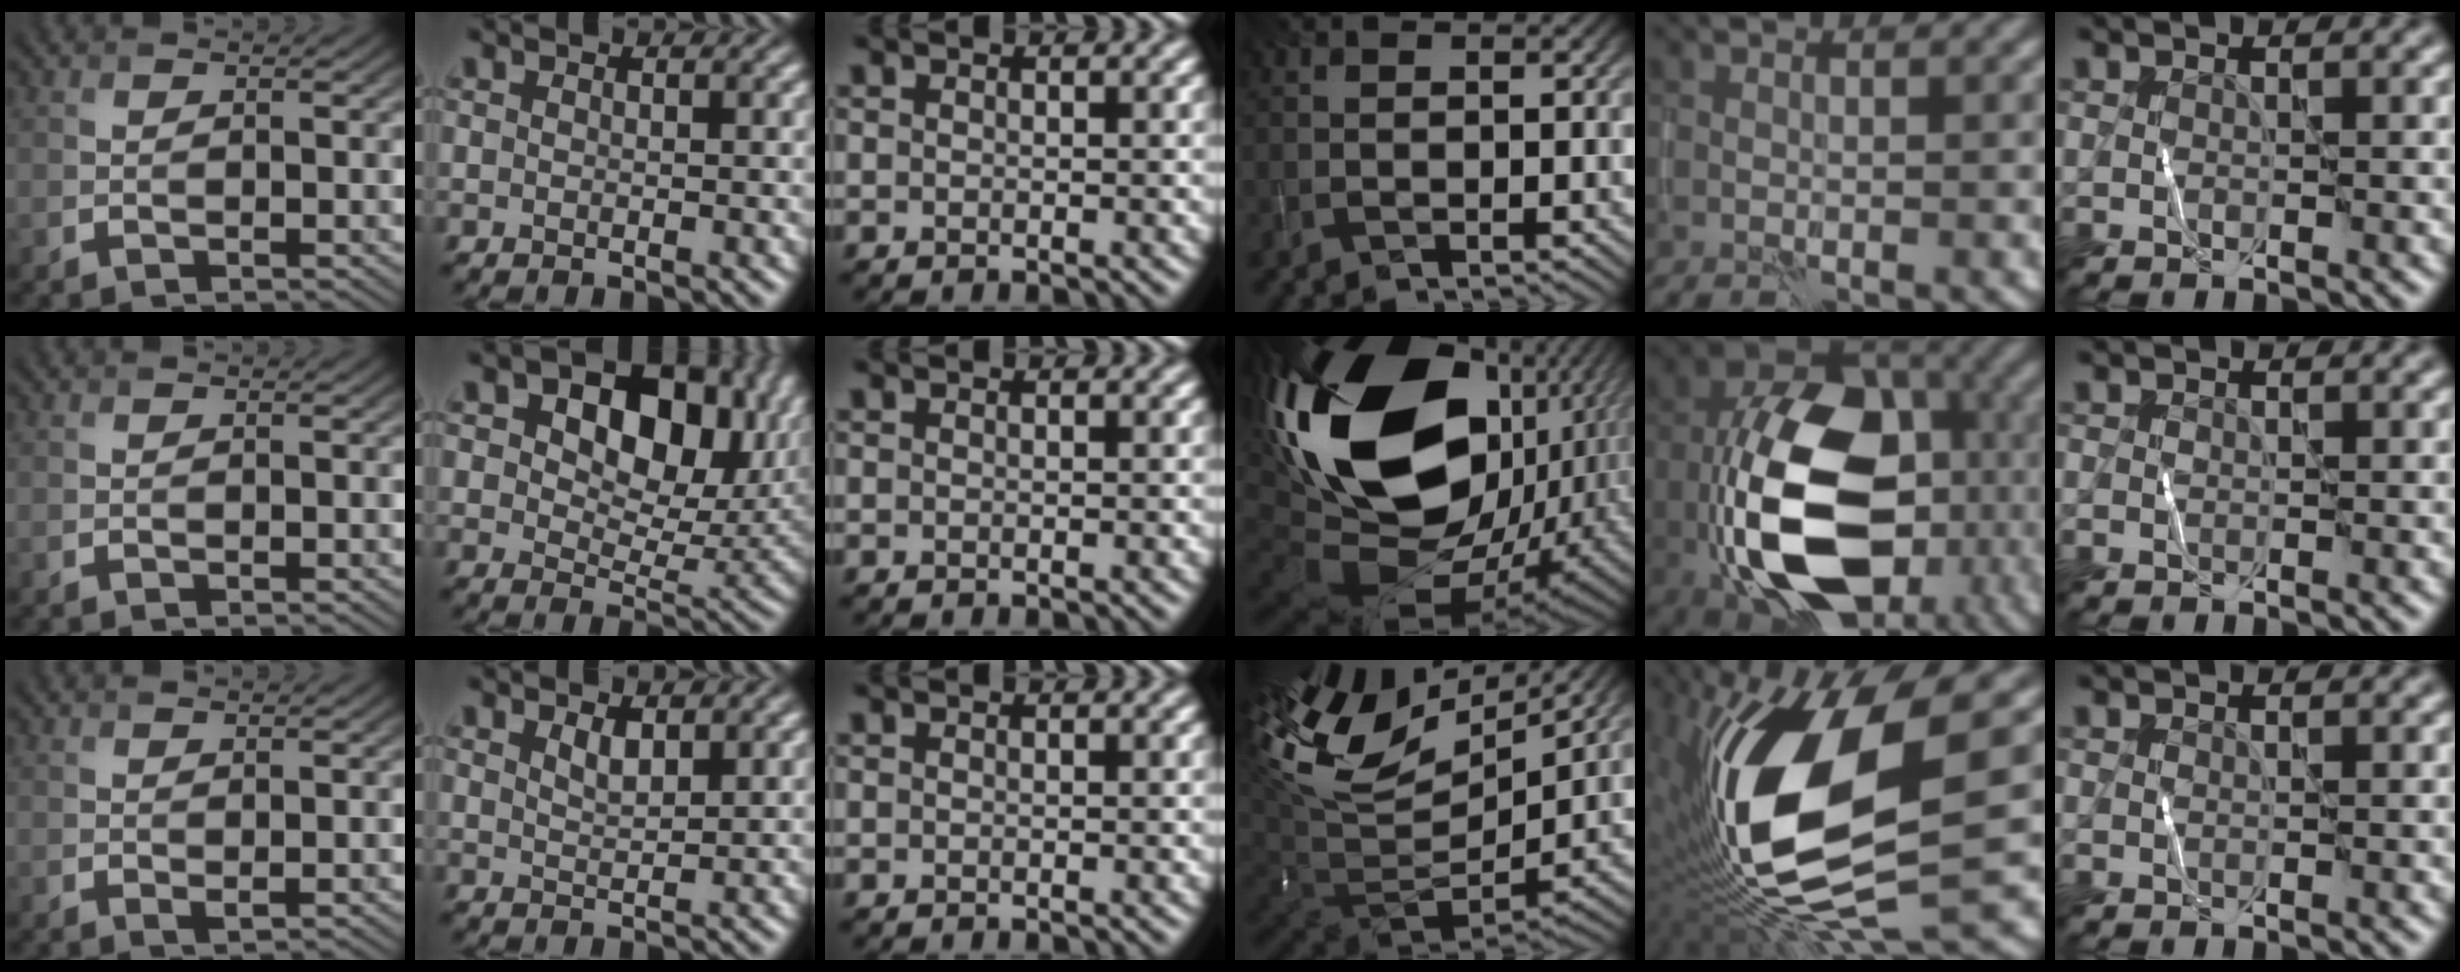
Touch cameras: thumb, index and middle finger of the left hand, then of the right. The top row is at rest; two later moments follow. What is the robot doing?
{"motion": "wipe", "object": "whiteboard"}